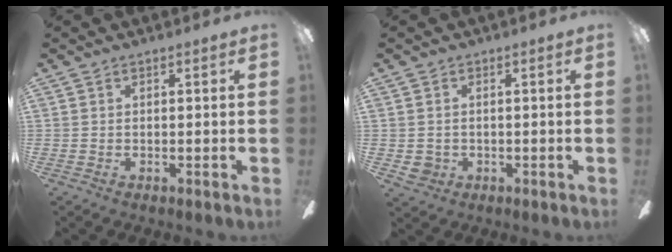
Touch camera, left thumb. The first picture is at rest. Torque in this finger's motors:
{"motor_torque": [-0.01, 0.01, -0.22, 0.11, 0.00]}